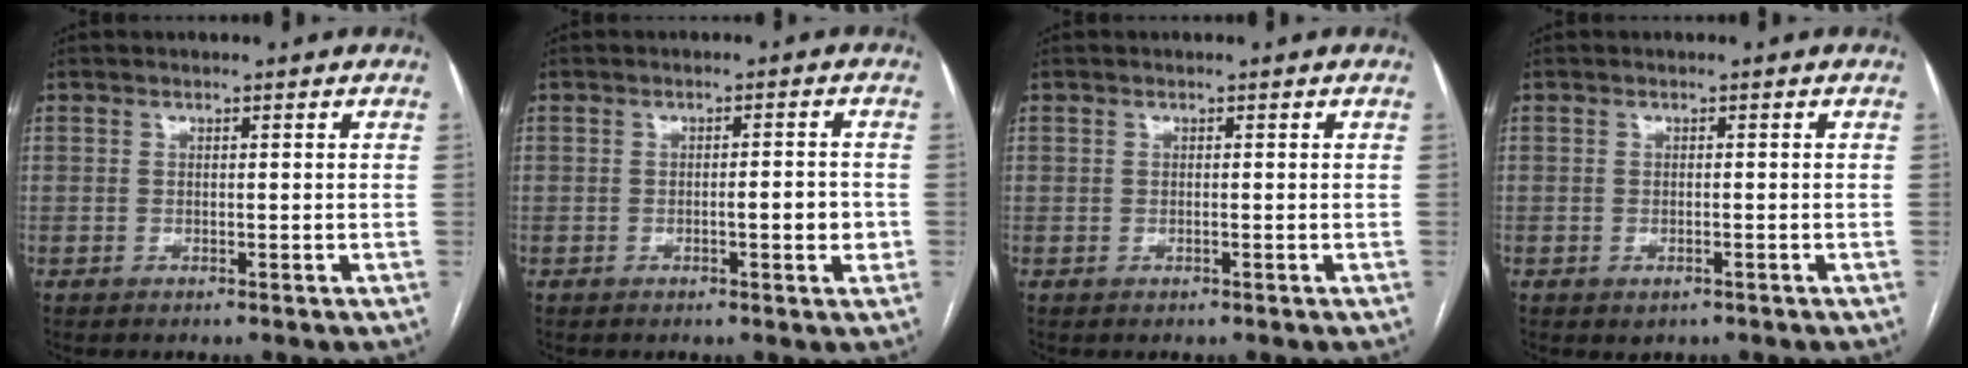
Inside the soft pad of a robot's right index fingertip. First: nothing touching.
{"total": 3.4, "force": [-0.7, 0.8, 3.2], "torque": [-0.046, 0.001, -0.008]}
{"total": 0.0}
{"total": 1.2, "force": [-0.6, 0.7, 0.8], "torque": [-0.012, -0.001, -0.002]}